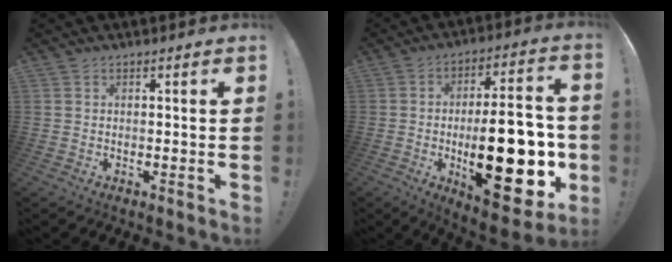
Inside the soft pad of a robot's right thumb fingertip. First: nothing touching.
{"total": 28.0, "force": [-5.0, 11.6, 25.0], "torque": [-0.384, 0.022, -0.065]}